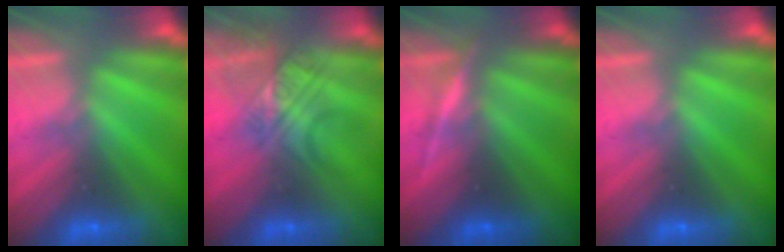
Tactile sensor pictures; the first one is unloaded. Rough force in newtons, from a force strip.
{"total": 2.4}
{"total": 3.3}
{"total": 0.0}